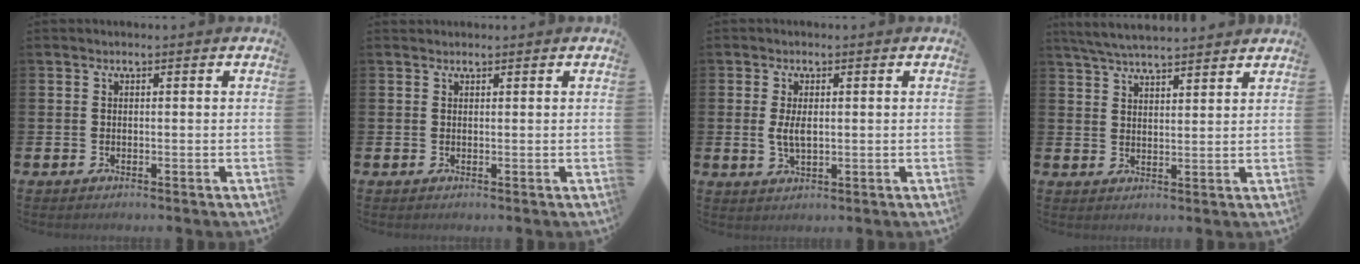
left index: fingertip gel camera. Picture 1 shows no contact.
{"total": 0.6, "force": [0.5, 0.2, -0.1], "torque": [0.015, -0.004, 0.007]}
{"total": 3.5, "force": [0.4, 1.7, 3.1], "torque": [-0.048, 0.000, 0.002]}
{"total": 5.0, "force": [4.9, 0.3, 1.1], "torque": [-0.042, -0.014, 0.091]}